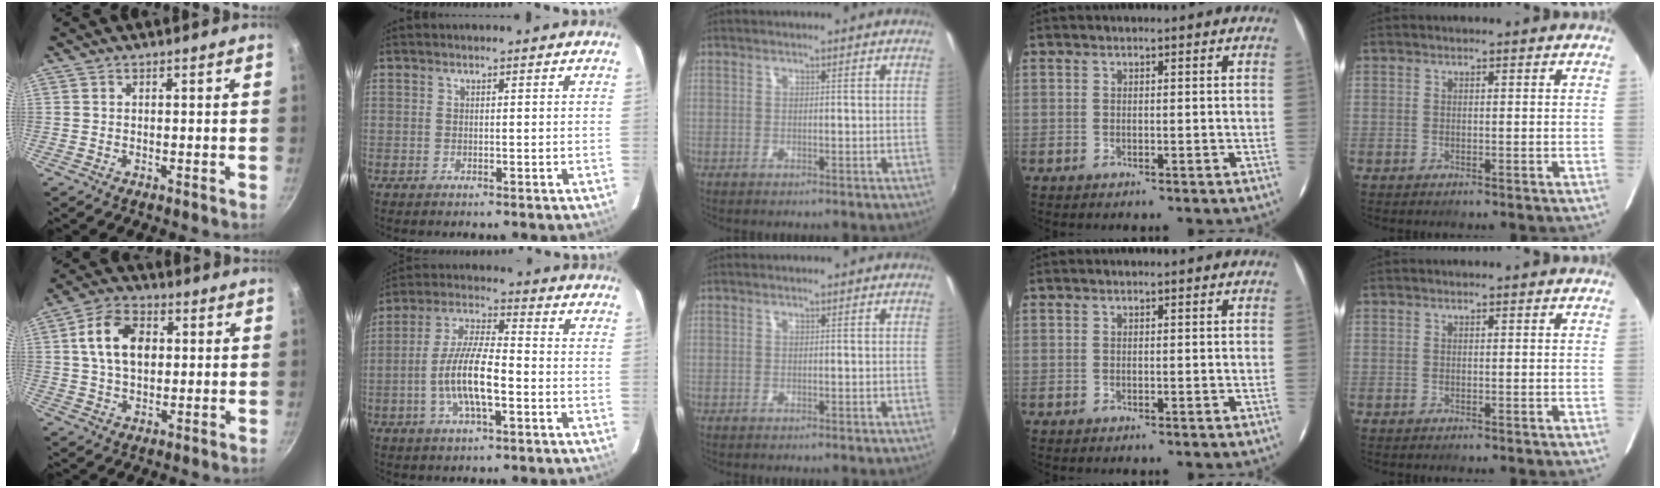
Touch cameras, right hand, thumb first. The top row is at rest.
{"thumb": {"total": 11.2, "force": [2.0, 7.6, 8.0], "torque": [-0.123, 0.012, 0.026]}, "index": {"total": 10.9, "force": [-3.2, 2.8, 10.0], "torque": [-0.203, 0.004, -0.060]}}